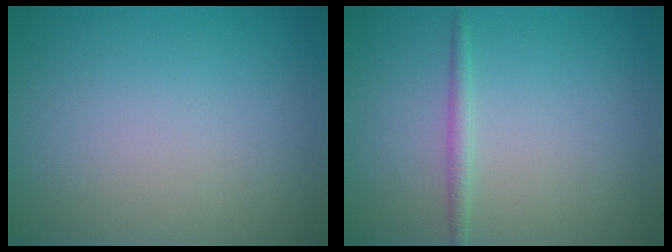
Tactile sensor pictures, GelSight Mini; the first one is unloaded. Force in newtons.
{"total": 1.2, "press": 1.2, "slide": 0.0}